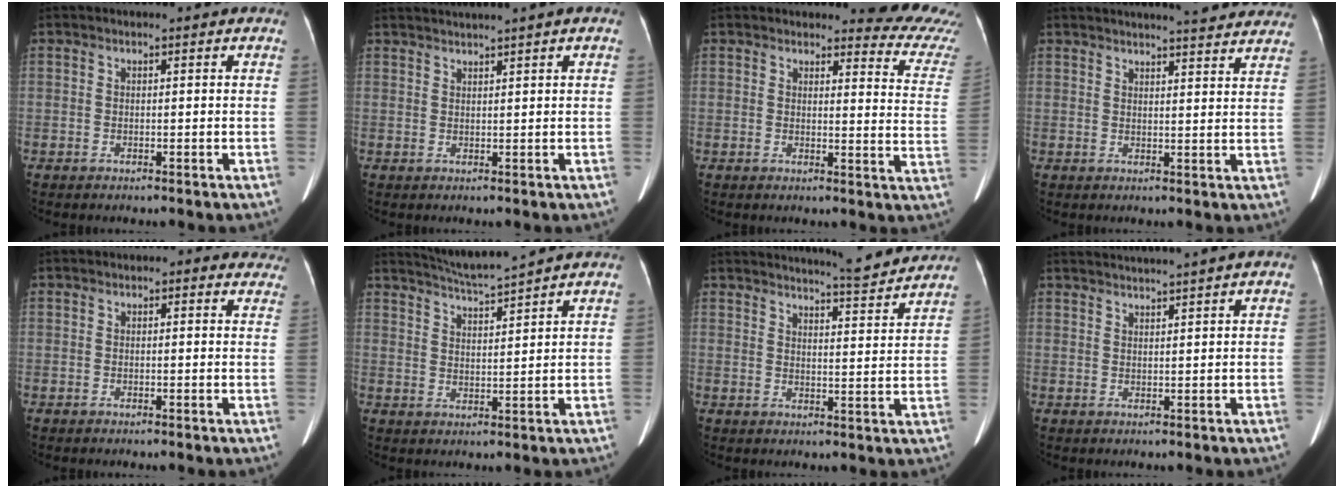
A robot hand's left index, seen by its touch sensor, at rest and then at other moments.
{"total": 4.0, "force": [3.3, -1.0, 2.1], "torque": [-0.033, 0.025, 0.058]}
{"total": 10.8, "force": [10.7, 1.2, 1.0], "torque": [0.019, -0.092, 0.082]}
{"total": 15.0, "force": [13.7, 1.6, 5.9], "torque": [-0.070, 0.009, 0.154]}
{"total": 3.0, "force": [2.3, 1.7, 1.1], "torque": [0.007, 0.007, 0.007]}
{"total": 6.0, "force": [5.6, -1.5, 1.6], "torque": [-0.038, -0.004, 0.106]}
{"total": 8.5, "force": [8.1, -0.4, 2.7], "torque": [-0.047, -0.008, 0.104]}
{"total": 5.5, "force": [4.7, -1.3, 2.5], "torque": [-0.038, 0.021, 0.073]}